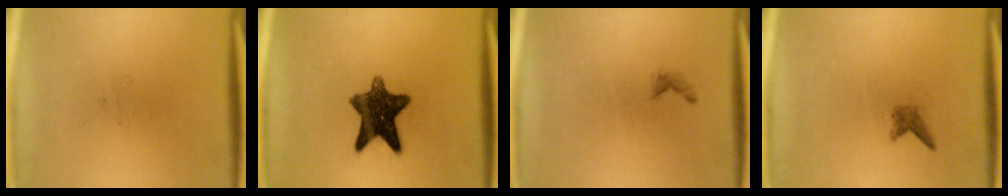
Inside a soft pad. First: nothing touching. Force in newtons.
{"total": 10.9}
{"total": 0.6}
{"total": 1.2}